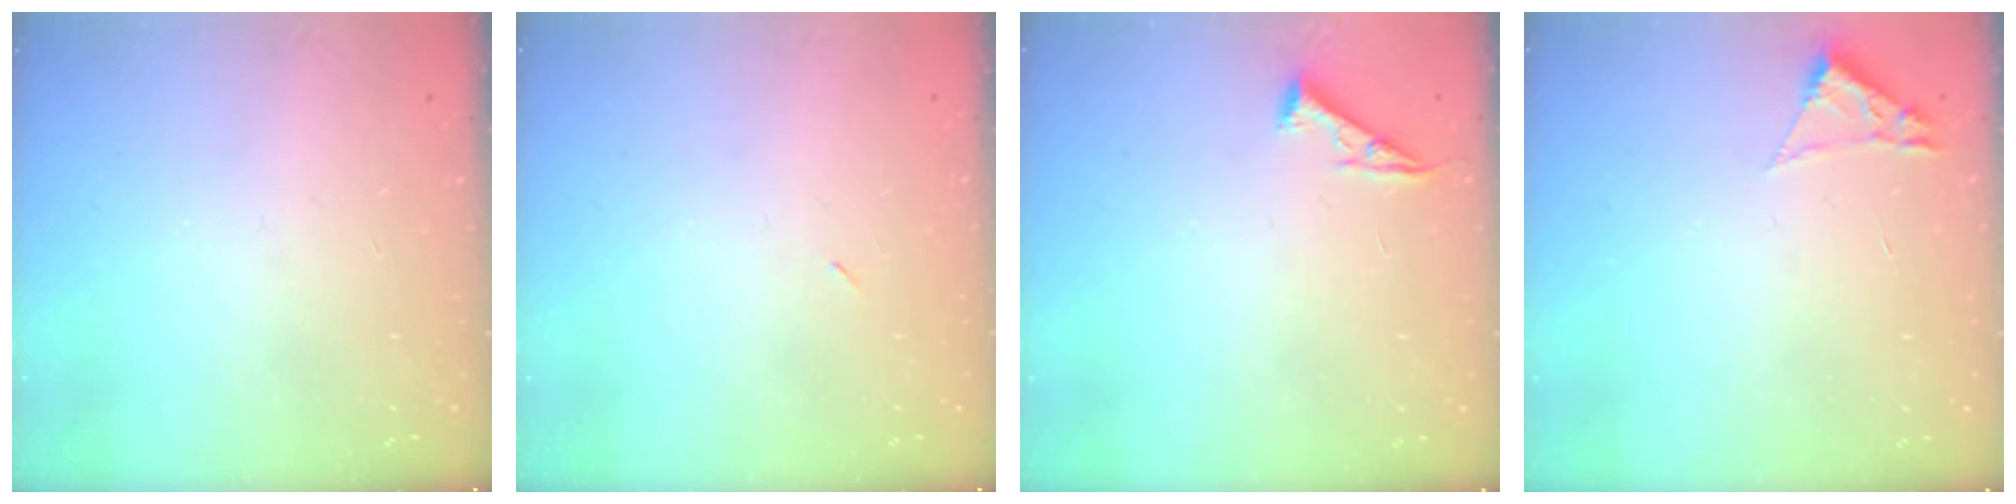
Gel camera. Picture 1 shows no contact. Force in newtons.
{"total": 2.2, "press": 1.8, "slide": 1.2}
{"total": 4.3, "press": 4.3, "slide": 0.6}
{"total": 1.8, "press": 1.8, "slide": 0.2}